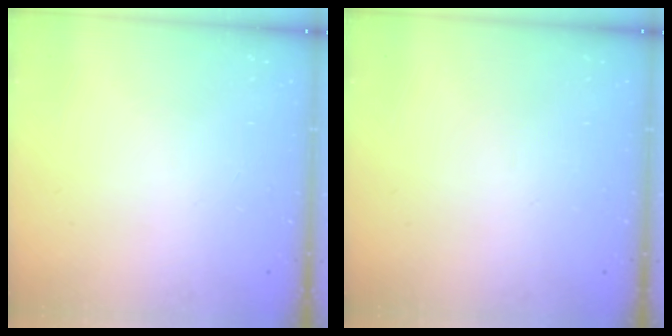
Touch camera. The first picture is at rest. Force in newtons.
{"total": 0.0}